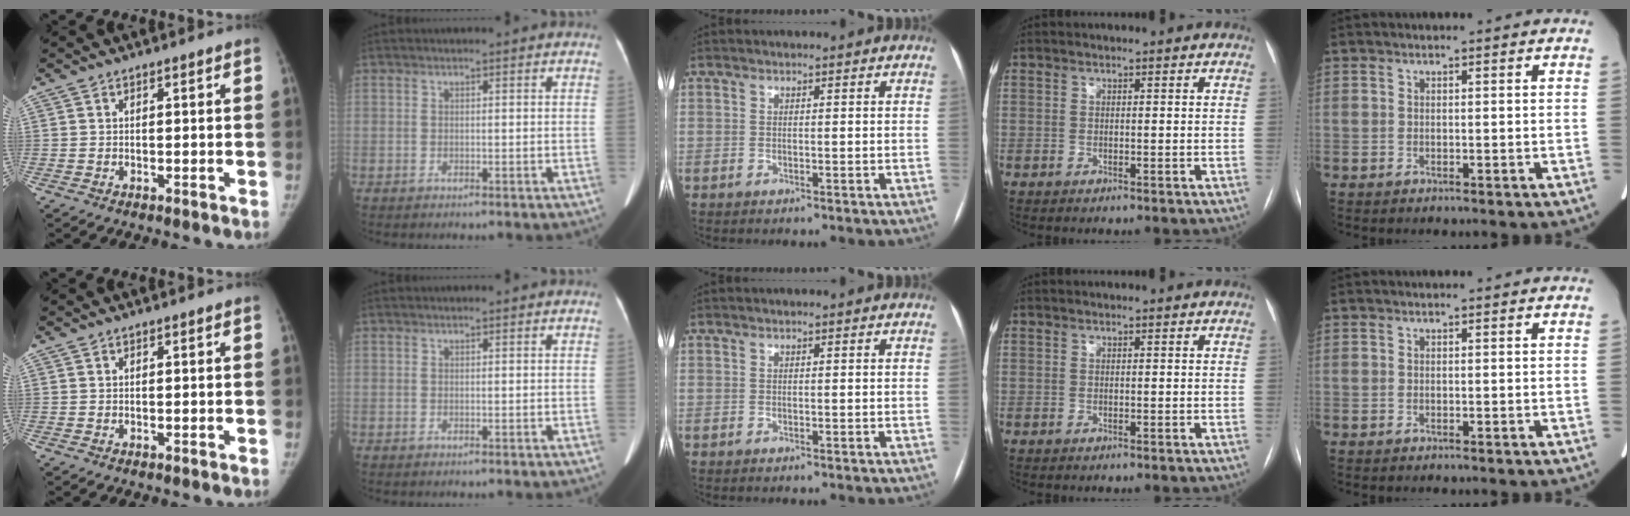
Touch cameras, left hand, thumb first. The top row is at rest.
{}